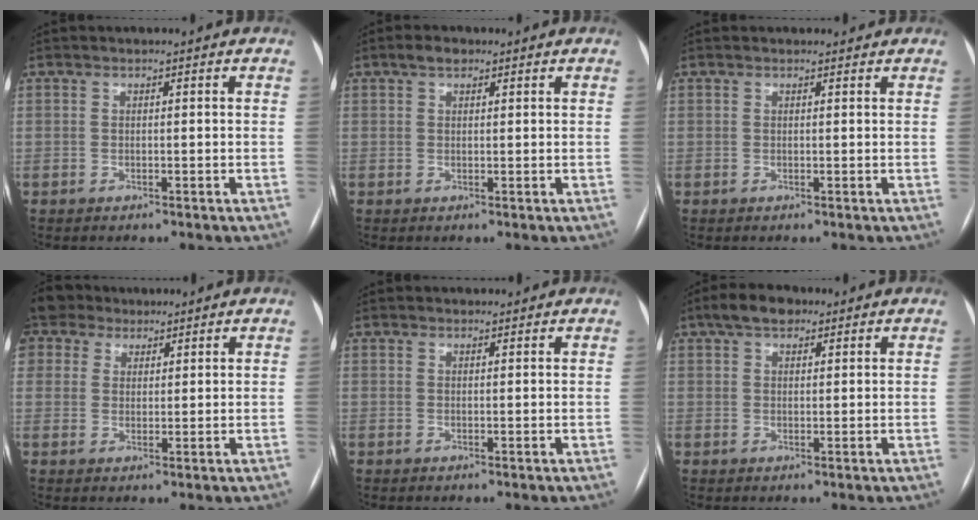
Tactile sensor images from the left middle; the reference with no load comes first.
{"total": 2.1, "force": [1.4, 1.1, 1.1], "torque": [-0.022, 0.012, 0.023]}
{"total": 1.6, "force": [1.5, 0.6, 0.1], "torque": [-0.004, 0.013, 0.016]}
{"total": 8.4, "force": [5.8, 5.9, 1.3], "torque": [-0.032, 0.034, 0.114]}
{"total": 2.0, "force": [1.8, 0.7, 0.2], "torque": [-0.003, 0.016, 0.026]}
{"total": 4.9, "force": [3.4, 2.4, 2.6], "torque": [-0.050, 0.021, 0.058]}